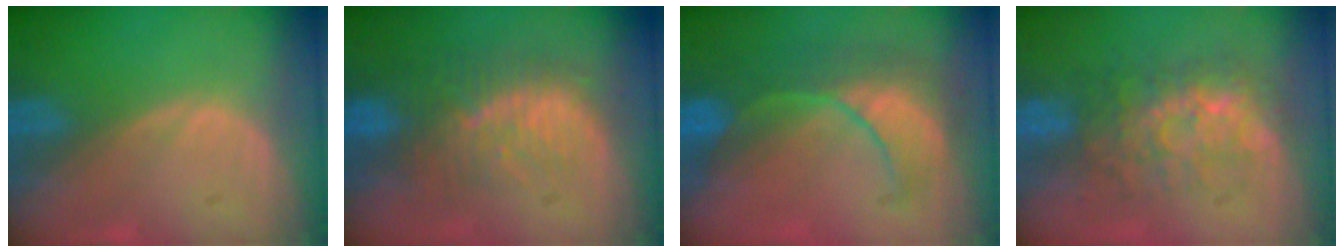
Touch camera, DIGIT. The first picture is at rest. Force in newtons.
{"total": 9.9, "press": 8.5, "slide": 5.0}
{"total": 8.4, "press": 8.3, "slide": 1.3}
{"total": 7.7, "press": 7.4, "slide": 1.8}